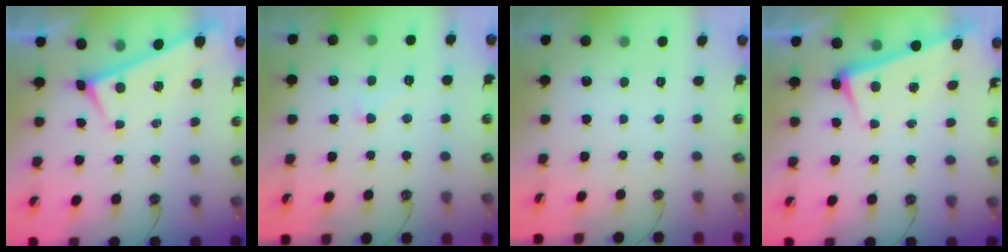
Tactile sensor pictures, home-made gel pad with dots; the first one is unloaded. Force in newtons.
{"total": 1.9, "press": 1.8, "slide": 0.8}
{"total": 0.0}
{"total": 2.5, "press": 2.4, "slide": 0.9}